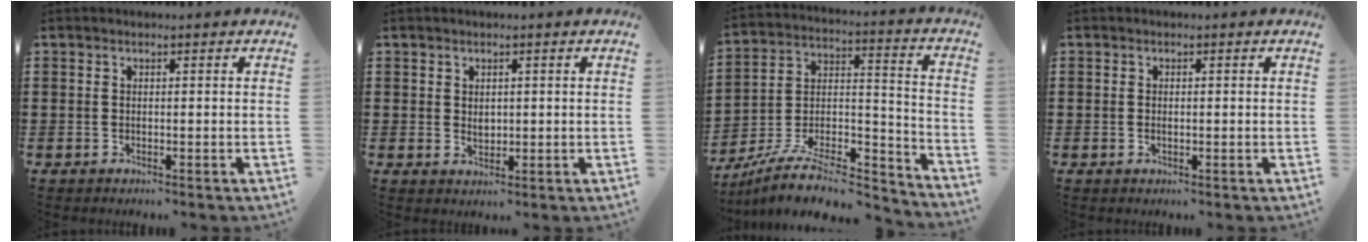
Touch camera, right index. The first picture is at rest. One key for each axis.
{"total": 1.5, "fx": 0.4, "fy": 1.2, "fz": 0.9, "tx": -0.010, "ty": 0.005, "tz": 0.004}
{"total": 9.9, "fx": -8.3, "fy": 2.8, "fz": 4.5, "tx": -0.079, "ty": 0.020, "tz": -0.162}
{"total": 0.7, "fx": -0.1, "fy": 0.3, "fz": 0.6, "tx": -0.012, "ty": 0.001, "tz": -0.003}